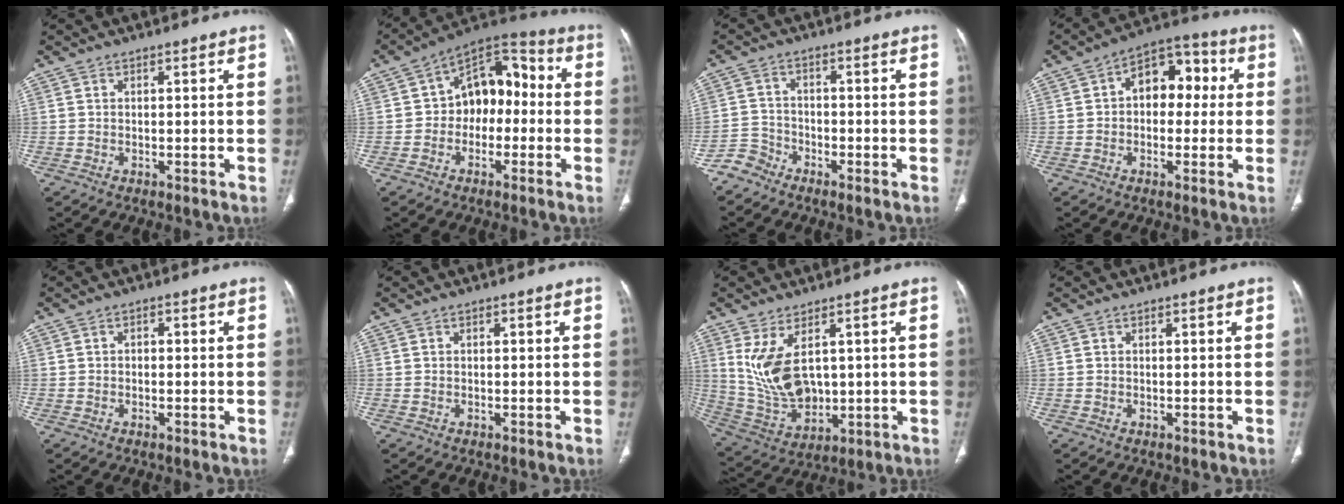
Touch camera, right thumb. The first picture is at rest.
{"total": 12.6, "force": [-0.7, 8.7, 9.0], "torque": [-0.083, 0.046, -0.030]}
{"total": 3.7, "force": [-3.2, 1.8, -0.3], "torque": [0.015, 0.013, -0.073]}
{"total": 11.1, "force": [1.3, 7.4, 8.1], "torque": [-0.076, 0.034, 0.009]}
{"total": 1.1, "force": [-0.1, 0.8, 0.7], "torque": [-0.006, 0.006, -0.005]}
{"total": 0.0}
{"total": 11.4, "force": [3.1, 6.5, 8.9], "torque": [-0.164, -0.019, 0.084]}
{"total": 0.0}